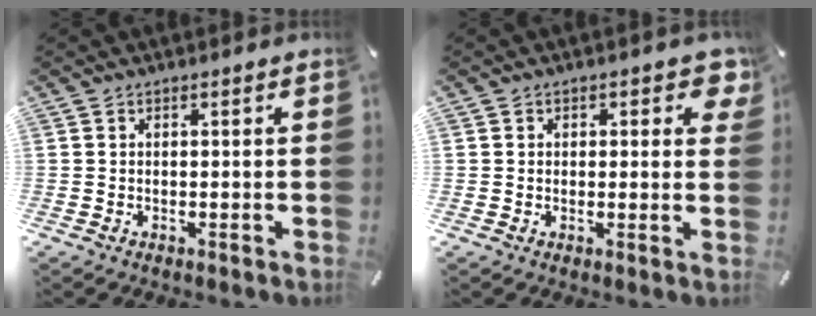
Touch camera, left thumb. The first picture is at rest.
{"total": 3.4, "force": [1.4, 2.3, 2.1], "torque": [-0.004, -0.007, 0.016]}